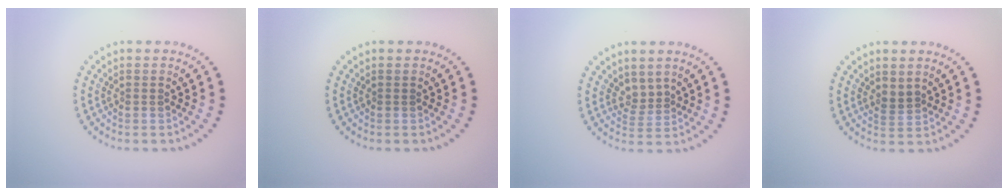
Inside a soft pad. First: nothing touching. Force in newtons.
{"total": 0.0}
{"total": 1.6, "press": 1.0, "slide": 1.2}
{"total": 1.3, "press": 1.0, "slide": 0.8}